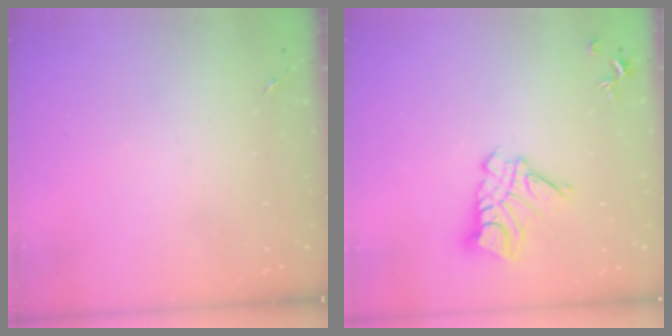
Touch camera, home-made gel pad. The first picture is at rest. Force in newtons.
{"total": 11.1, "press": 11.0, "slide": 1.1}